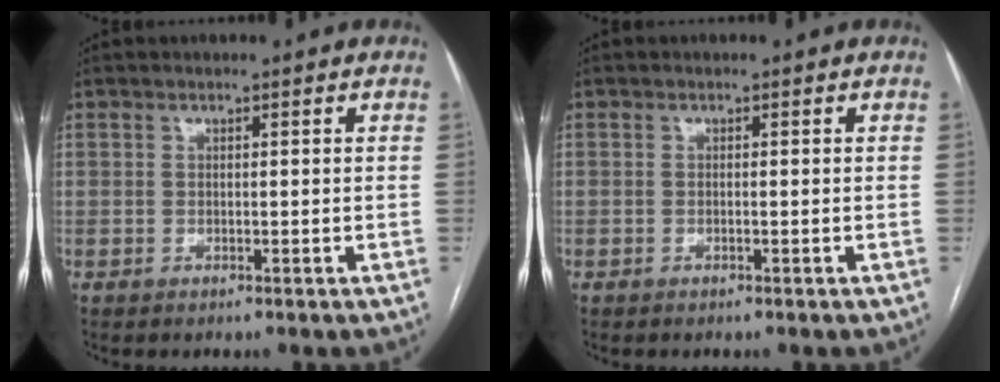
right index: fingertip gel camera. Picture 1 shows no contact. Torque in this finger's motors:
{"motor_torque": [0.17, 0.11, 0.05, 0.01]}